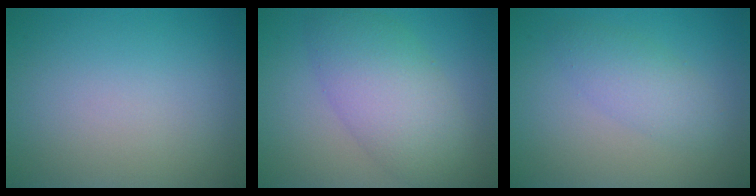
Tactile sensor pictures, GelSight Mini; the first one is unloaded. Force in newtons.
{"total": 6.6, "press": 6.6, "slide": 0.3}
{"total": 2.6, "press": 2.6, "slide": 0.1}